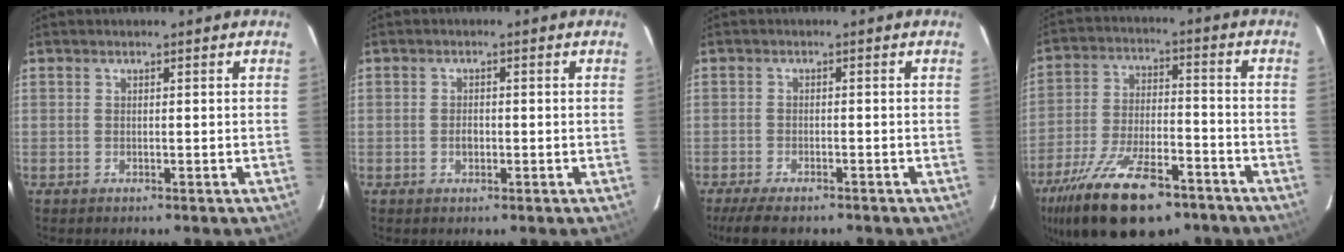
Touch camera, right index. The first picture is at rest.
{"total": 1.7, "force": [-0.5, 1.2, 1.0], "torque": [-0.020, 0.003, -0.009]}
{"total": 6.8, "force": [-5.5, 1.8, 3.6], "torque": [-0.090, -0.025, -0.095]}
{"total": 21.0, "force": [-14.3, 8.3, 13.0], "torque": [-0.259, -0.032, -0.232]}